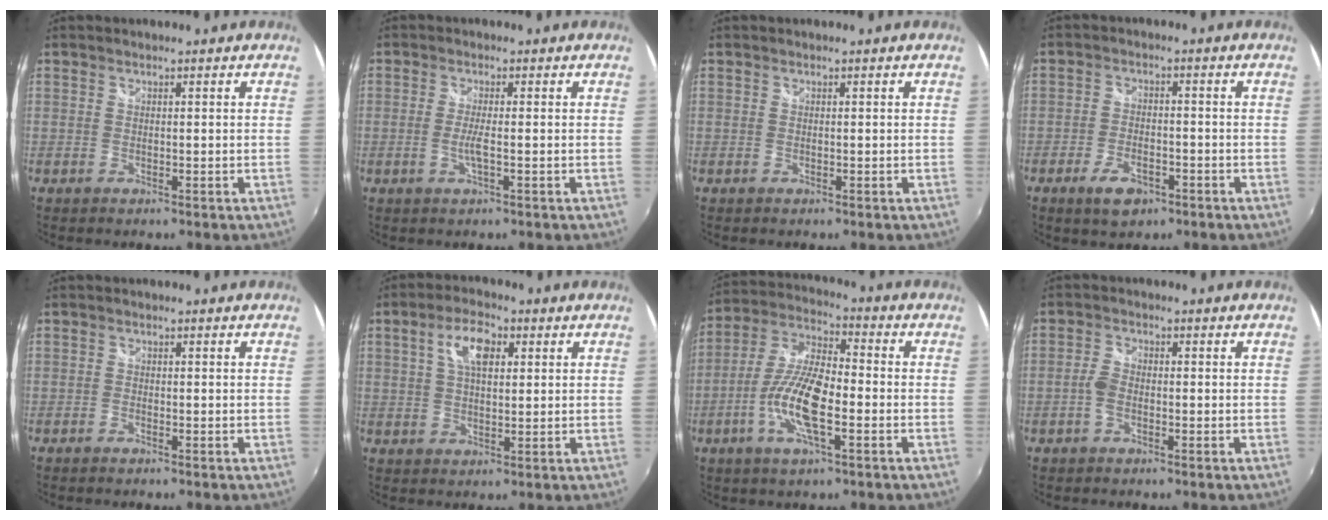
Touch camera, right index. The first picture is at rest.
{"total": 2.5, "force": [-0.7, -0.1, 2.4], "torque": [-0.048, -0.003, -0.013]}
{"total": 0.0}
{"total": 6.0, "force": [-3.6, 3.1, 3.8], "torque": [-0.087, -0.003, -0.059]}
{"total": 0.7, "force": [-0.6, 0.3, 0.2], "torque": [-0.007, -0.002, -0.015]}
{"total": 6.9, "force": [2.3, 3.4, 5.6], "torque": [-0.101, 0.016, 0.040]}
{"total": 12.1, "force": [-3.8, 3.4, 11.0], "torque": [-0.230, 0.001, -0.077]}
{"total": 2.5, "force": [-0.9, 1.3, 1.8], "torque": [-0.044, 0.008, -0.018]}